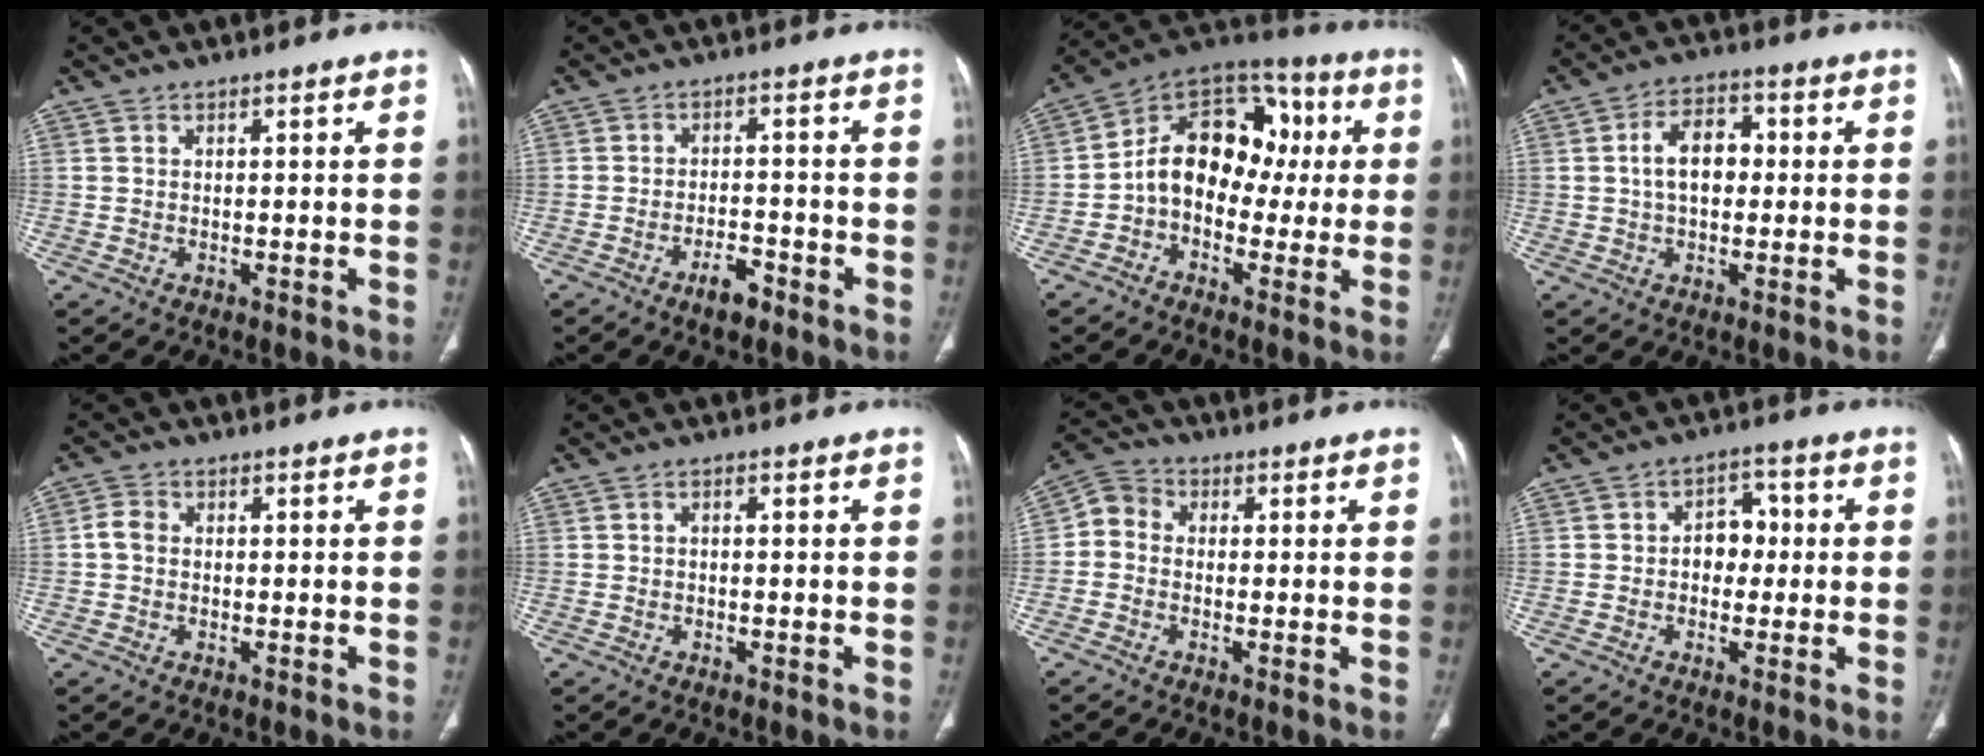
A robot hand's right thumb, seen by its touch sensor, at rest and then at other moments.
{"total": 4.1, "force": [-2.8, 1.6, 2.5], "torque": [-0.040, 0.019, -0.045]}
{"total": 15.8, "force": [-0.2, 11.7, 10.7], "torque": [-0.123, 0.048, -0.020]}
{"total": 7.8, "force": [0.6, 5.1, 5.9], "torque": [-0.090, 0.021, 0.002]}
{"total": 2.5, "force": [-0.2, 1.9, 1.6], "torque": [-0.030, 0.006, -0.011]}
{"total": 0.6, "force": [-0.1, 0.3, 0.4], "torque": [-0.006, 0.001, -0.006]}
{"total": 4.5, "force": [-0.3, 3.8, 2.4], "torque": [-0.036, 0.014, -0.025]}
{"total": 5.7, "force": [-0.2, 4.3, 3.7], "torque": [-0.020, 0.019, -0.010]}